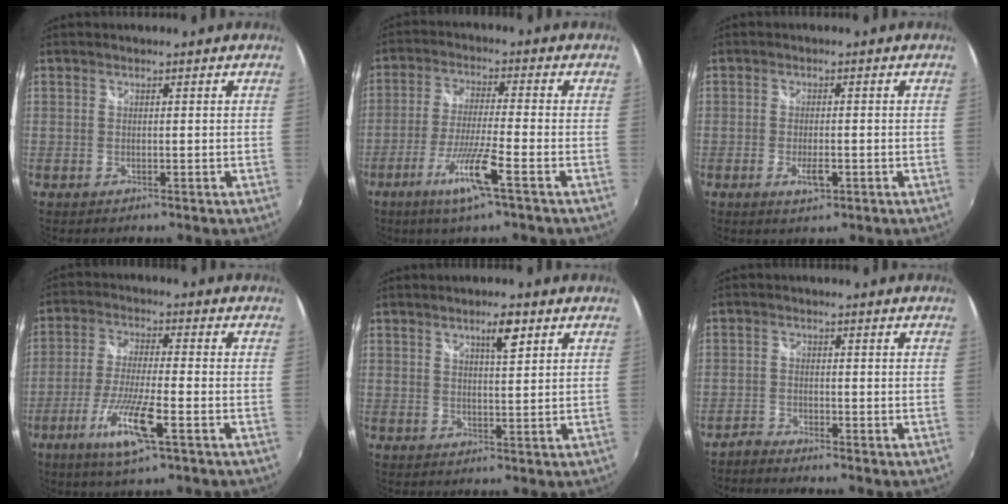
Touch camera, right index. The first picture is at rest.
{"total": 9.2, "force": [-4.9, -0.5, 7.8], "torque": [-0.161, -0.012, -0.094]}
{"total": 3.4, "force": [-1.4, 1.3, 2.9], "torque": [-0.058, -0.006, -0.025]}
{"total": 10.5, "force": [-5.0, 1.1, 9.2], "torque": [-0.188, -0.016, -0.094]}
{"total": 4.0, "force": [2.2, 0.9, 3.2], "torque": [-0.049, 0.006, 0.036]}
{"total": 2.2, "force": [-2.2, 0.2, 0.0], "torque": [-0.009, -0.005, -0.049]}